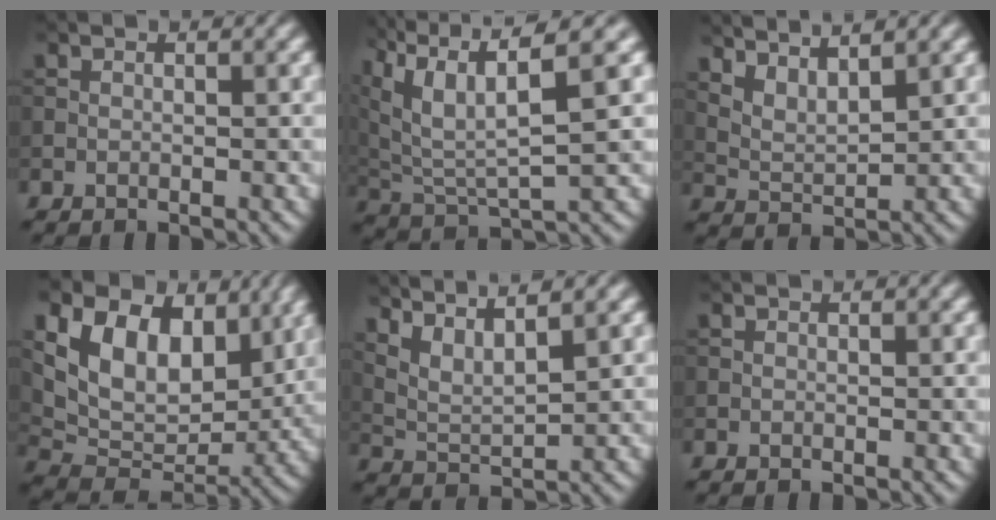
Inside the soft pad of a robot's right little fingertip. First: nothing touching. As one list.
[{"total": 9.6, "force": [4.8, 3.4, 7.7], "torque": [-0.163, 0.009, 0.091]}, {"total": 3.5, "force": [2.8, 0.8, 1.9], "torque": [-0.040, -0.001, 0.058]}, {"total": 10.9, "force": [4.1, 7.5, 6.8], "torque": [-0.128, -0.010, 0.076]}, {"total": 4.7, "force": [3.6, 1.0, 2.9], "torque": [-0.062, 0.005, 0.065]}, {"total": 0.0}]